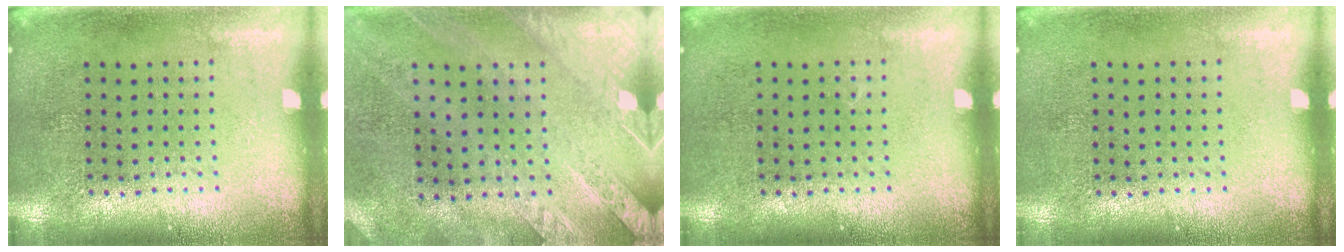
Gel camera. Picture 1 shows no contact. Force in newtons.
{"total": 2.5, "press": 2.1, "slide": 1.3}
{"total": 0.0}
{"total": 0.0}